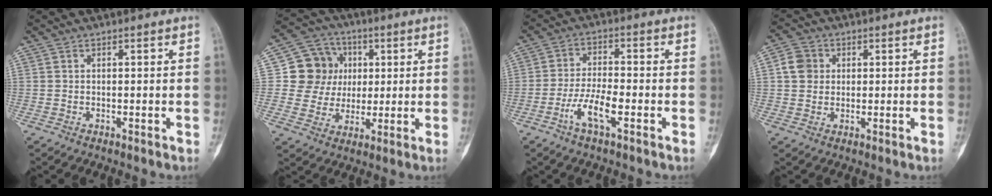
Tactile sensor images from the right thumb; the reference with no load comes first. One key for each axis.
{"total": 11.5, "fx": 2.1, "fy": 10.7, "fz": 3.4, "tx": -0.012, "ty": 0.006, "tz": 0.035}
{"total": 6.9, "fx": -3.0, "fy": 2.0, "fz": 5.9, "tx": -0.121, "ty": 0.017, "tz": -0.059}
{"total": 5.0, "fx": 0.9, "fy": 4.5, "fz": 1.9, "tx": -0.015, "ty": 0.006, "tz": 0.009}